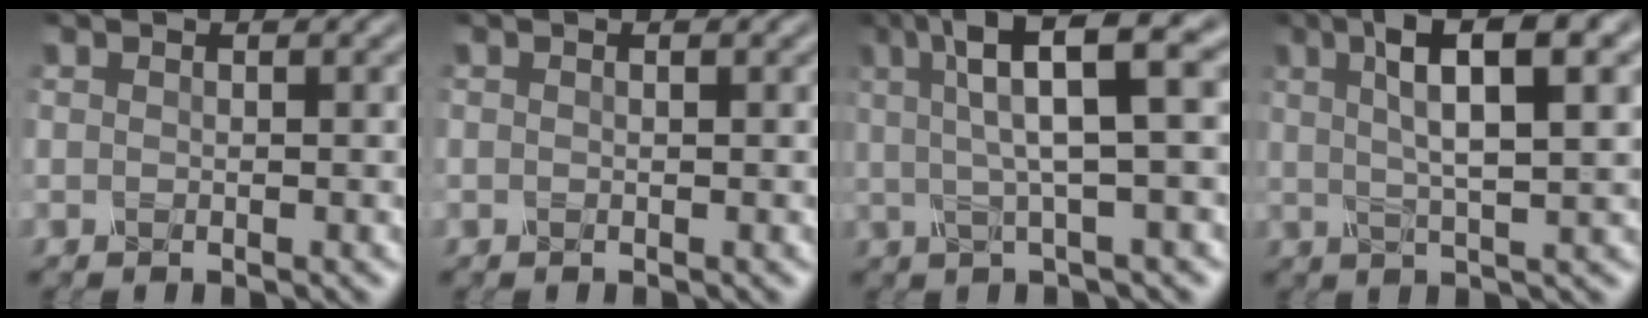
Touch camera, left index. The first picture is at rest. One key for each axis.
{"total": 0.9, "fx": 0.3, "fy": 0.4, "fz": 0.8, "tx": -0.001, "ty": -0.002, "tz": -0.005}
{"total": 8.8, "fx": 3.3, "fy": 2.0, "fz": 8.0, "tx": -0.118, "ty": 0.029, "tz": 0.054}
{"total": 7.9, "fx": 2.8, "fy": 1.8, "fz": 7.1, "tx": -0.120, "ty": 0.014, "tz": 0.053}